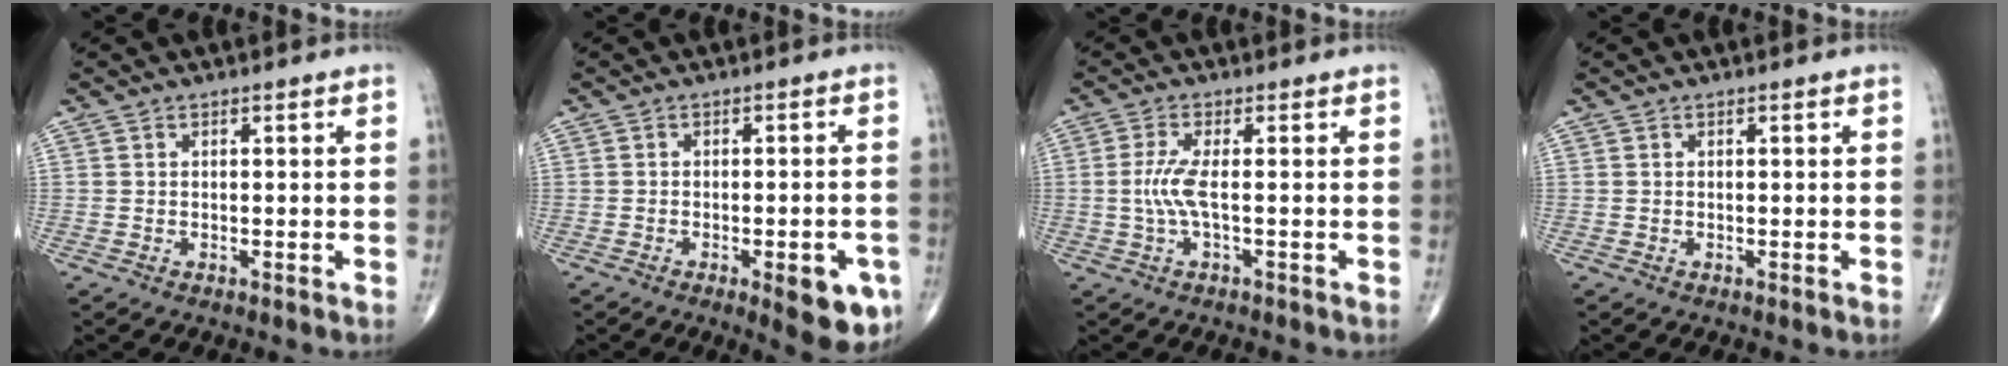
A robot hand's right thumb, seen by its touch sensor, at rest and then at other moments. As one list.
[{"total": 9.1, "force": [-3.7, 3.0, 7.7], "torque": [-0.071, 0.006, -0.040]}, {"total": 4.2, "force": [-0.4, 0.6, 4.1], "torque": [-0.114, -0.001, -0.011]}, {"total": 0.0}]